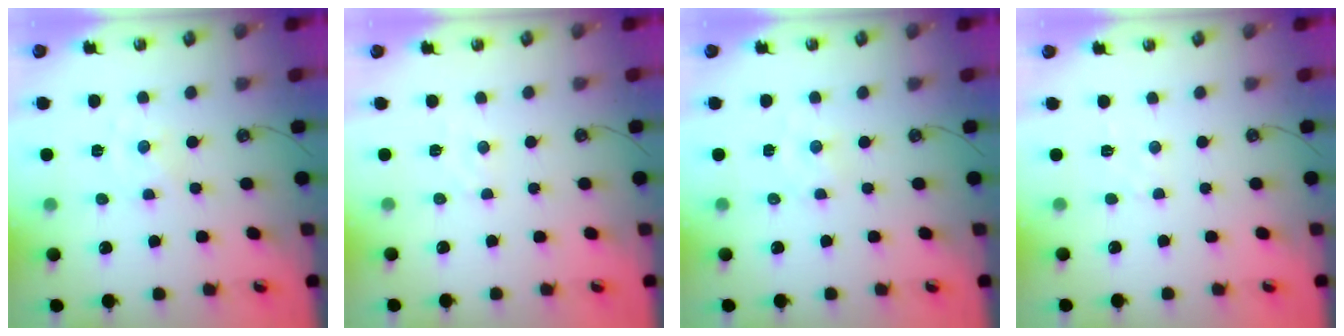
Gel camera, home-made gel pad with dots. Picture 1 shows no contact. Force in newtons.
{"total": 4.8, "press": 4.7, "slide": 0.4}
{"total": 1.8, "press": 1.7, "slide": 0.3}
{"total": 2.2, "press": 2.2, "slide": 0.3}